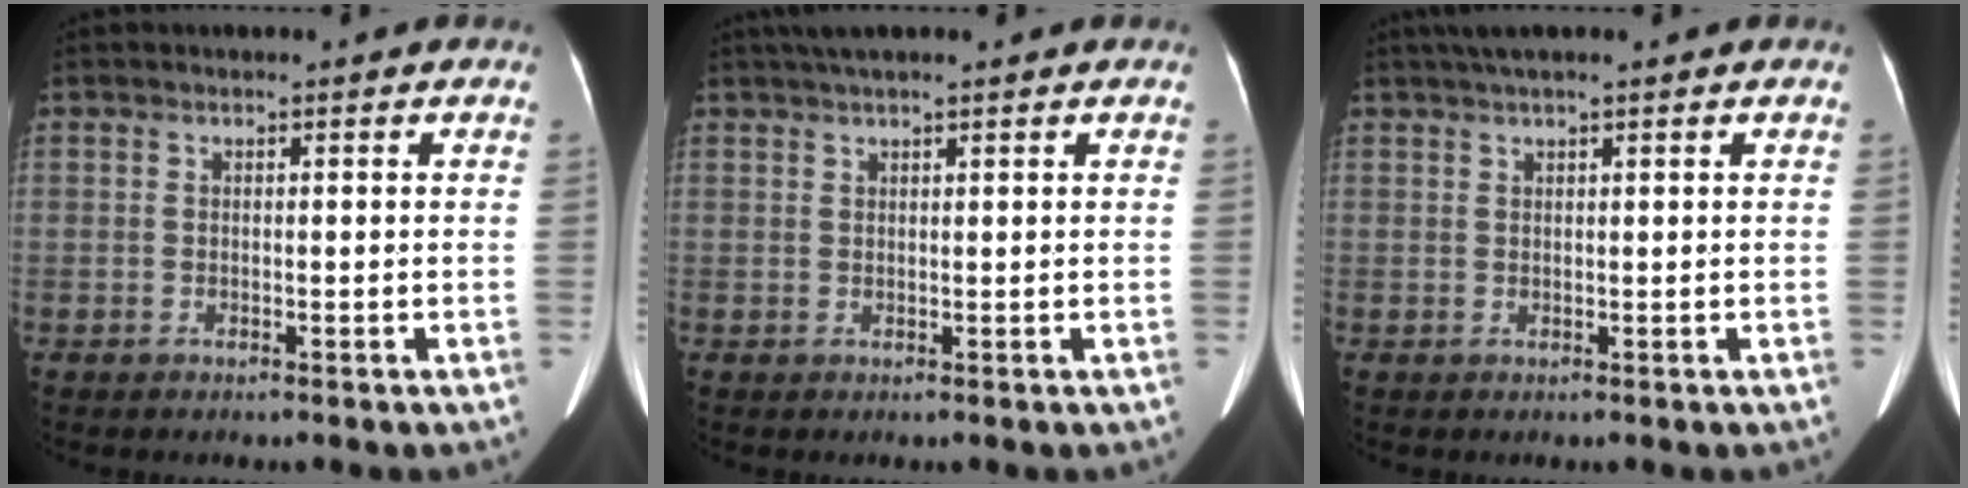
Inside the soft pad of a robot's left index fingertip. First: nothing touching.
{"total": 4.5, "force": [3.7, 0.3, 2.6], "torque": [-0.040, 0.033, 0.063]}
{"total": 4.1, "force": [3.2, 0.1, 2.5], "torque": [-0.042, 0.031, 0.057]}